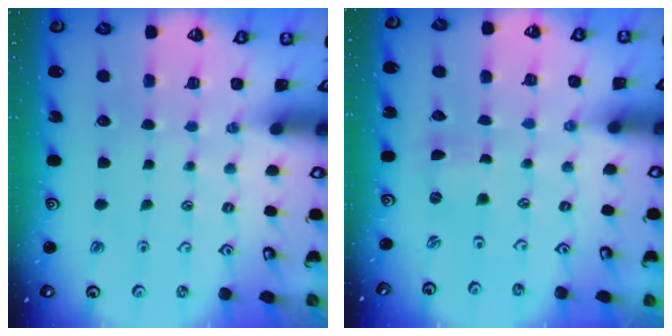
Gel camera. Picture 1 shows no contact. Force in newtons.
{"total": 0.0}